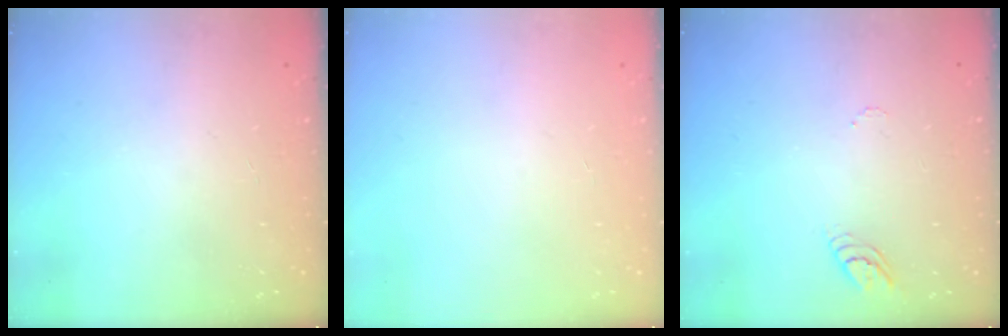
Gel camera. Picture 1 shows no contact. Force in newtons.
{"total": 0.0}
{"total": 3.8, "press": 3.8, "slide": 0.3}